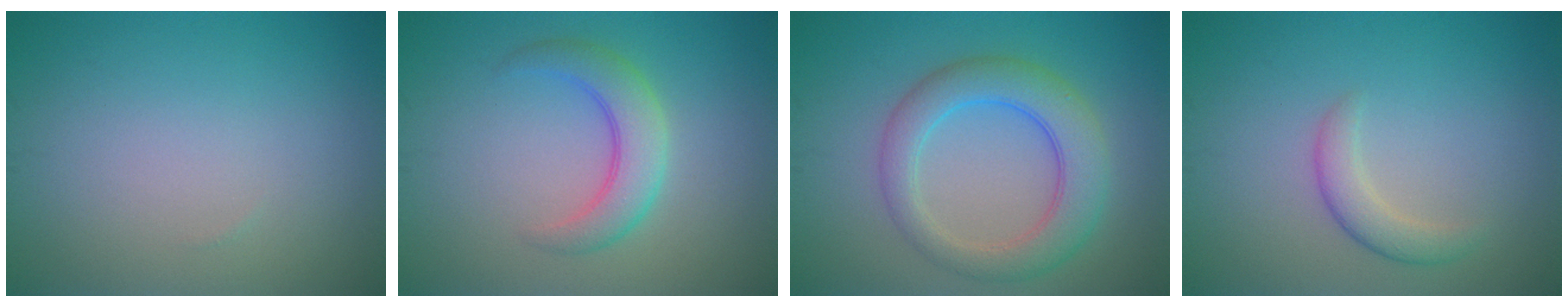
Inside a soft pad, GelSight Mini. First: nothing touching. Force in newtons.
{"total": 3.8, "press": 3.8, "slide": 0.2}
{"total": 5.6, "press": 5.6, "slide": 0.2}
{"total": 2.2, "press": 2.2, "slide": 0.1}